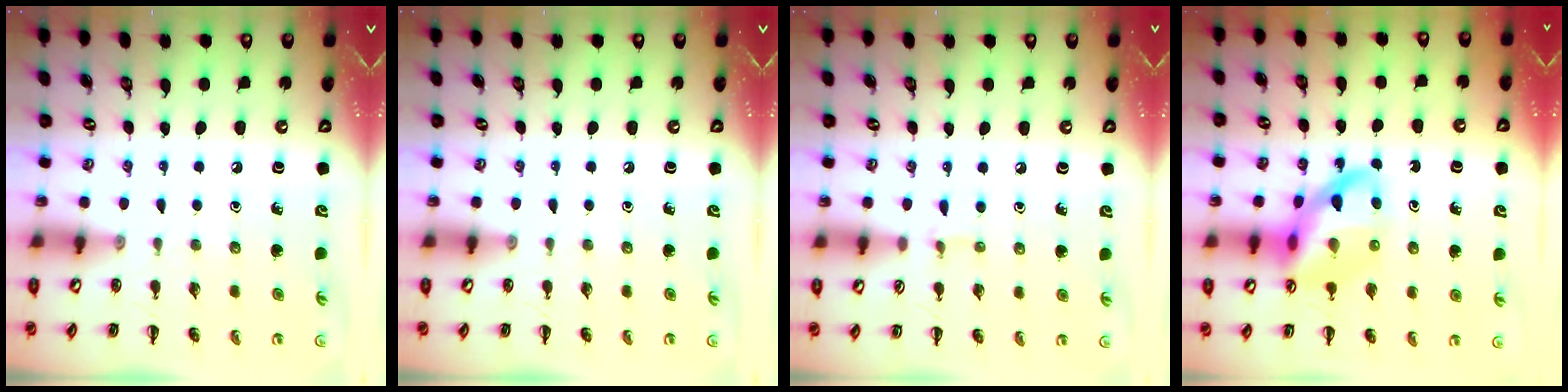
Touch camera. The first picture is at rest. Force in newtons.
{"total": 0.0}
{"total": 4.9, "press": 4.6, "slide": 1.5}
{"total": 15.0, "press": 14.6, "slide": 3.4}